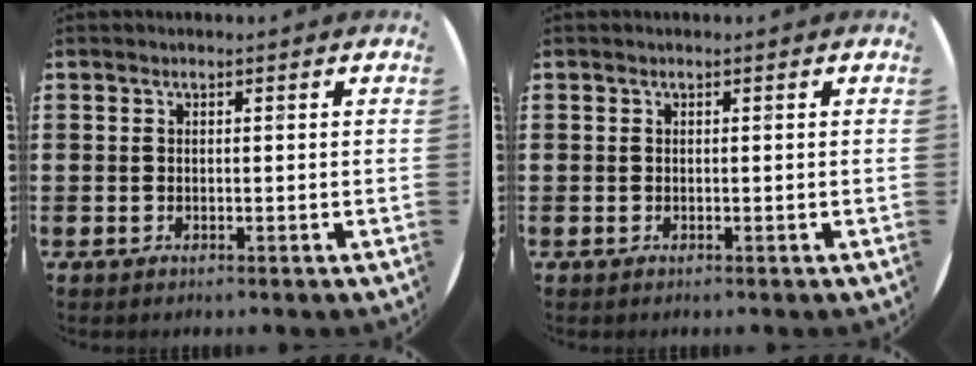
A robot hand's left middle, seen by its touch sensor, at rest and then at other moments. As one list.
[{"total": 0.0}]